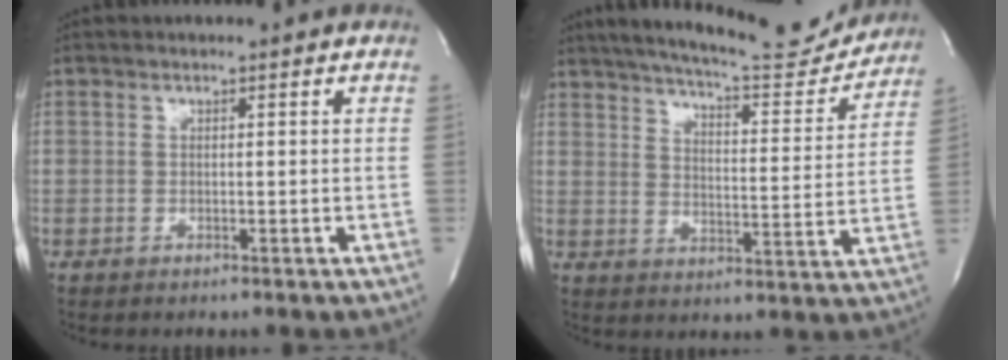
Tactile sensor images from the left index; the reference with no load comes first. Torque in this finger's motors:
{"motor_torque": [0.76, -0.77, 0.50, 0.12]}